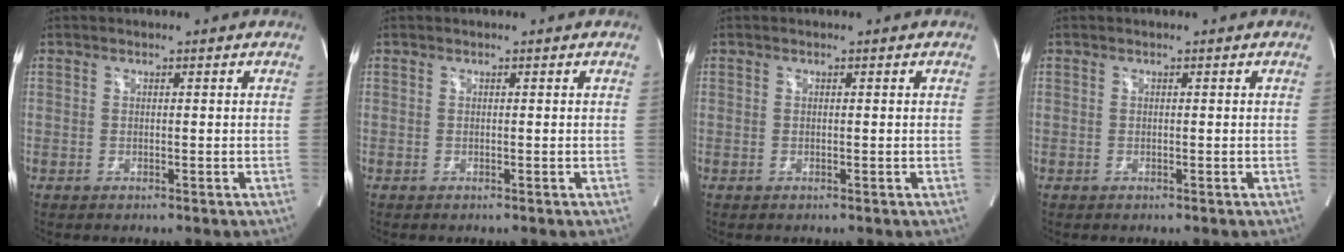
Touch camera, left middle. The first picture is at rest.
{"total": 0.0}
{"total": 0.0}
{"total": 0.0}